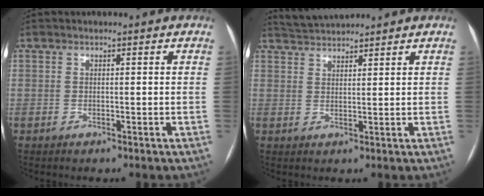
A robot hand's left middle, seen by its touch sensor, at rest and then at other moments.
{"total": 3.9, "force": [3.8, -0.1, 0.3], "torque": [-0.014, 0.022, 0.076]}